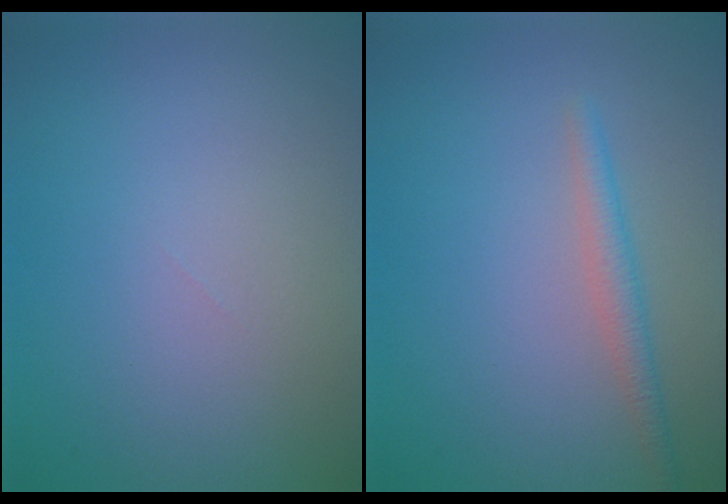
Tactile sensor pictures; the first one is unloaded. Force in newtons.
{"total": 1.9, "press": 1.9, "slide": 0.0}